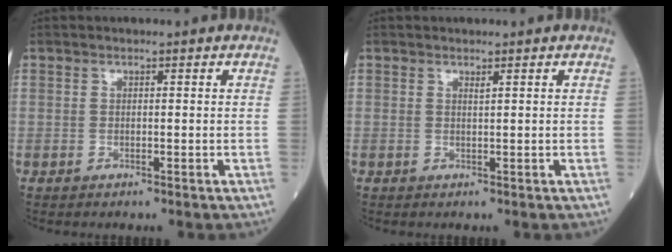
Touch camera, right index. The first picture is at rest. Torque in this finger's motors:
{"motor_torque": [-0.13, -0.05, -0.06, -0.01]}